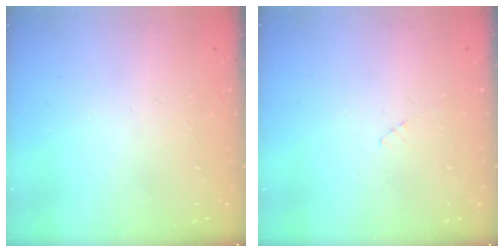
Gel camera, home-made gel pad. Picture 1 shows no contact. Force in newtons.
{"total": 2.3, "press": 2.3, "slide": 0.2}